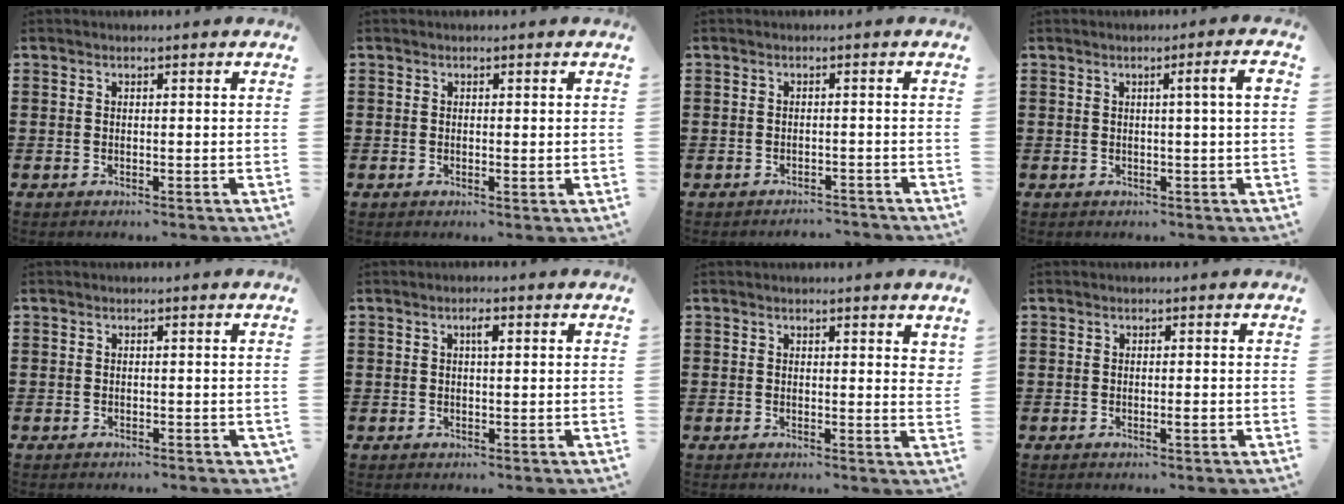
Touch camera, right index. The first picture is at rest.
{"total": 0.6, "force": [0.0, 0.1, 0.6], "torque": [-0.011, -0.001, 0.001]}
{"total": 1.9, "force": [-1.9, 0.3, -0.2], "torque": [-0.003, 0.002, -0.043]}
{"total": 3.7, "force": [0.7, -0.3, 3.6], "torque": [-0.058, -0.006, 0.006]}
{"total": 0.6, "force": [-0.3, 0.5, 0.1], "torque": [-0.003, 0.002, -0.008]}
{"total": 1.9, "force": [0.6, 0.6, 1.7], "torque": [-0.028, 0.004, 0.006]}
{"total": 1.3, "force": [1.0, 0.3, 0.6], "torque": [-0.007, 0.000, 0.018]}
{"total": 1.4, "force": [-0.4, 0.2, 1.3], "torque": [-0.022, -0.003, -0.007]}